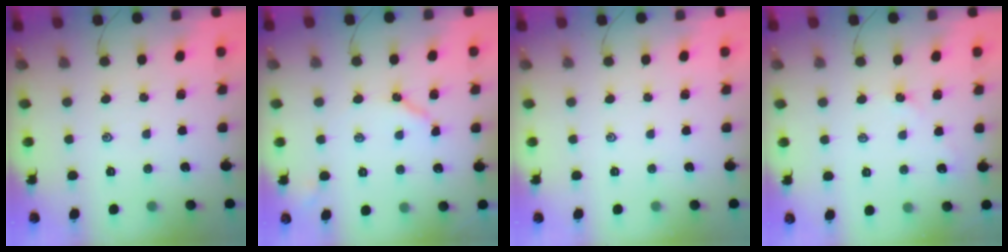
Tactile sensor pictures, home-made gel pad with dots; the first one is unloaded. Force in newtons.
{"total": 4.1, "press": 4.1, "slide": 0.3}
{"total": 0.0}
{"total": 2.3, "press": 2.3, "slide": 0.5}